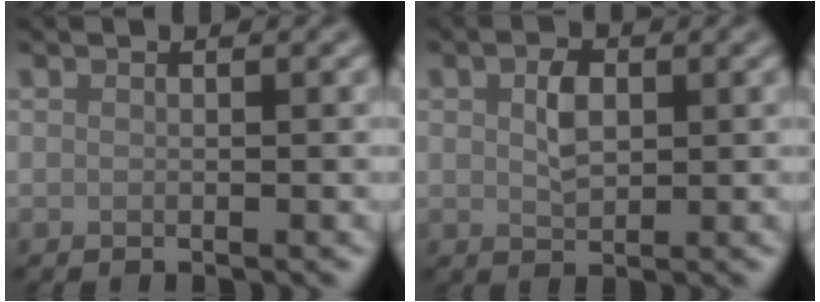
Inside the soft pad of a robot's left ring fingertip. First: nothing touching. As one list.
[{"total": 2.7, "force": [0.6, 1.7, 2.0], "torque": [-0.040, 0.001, 0.010]}]